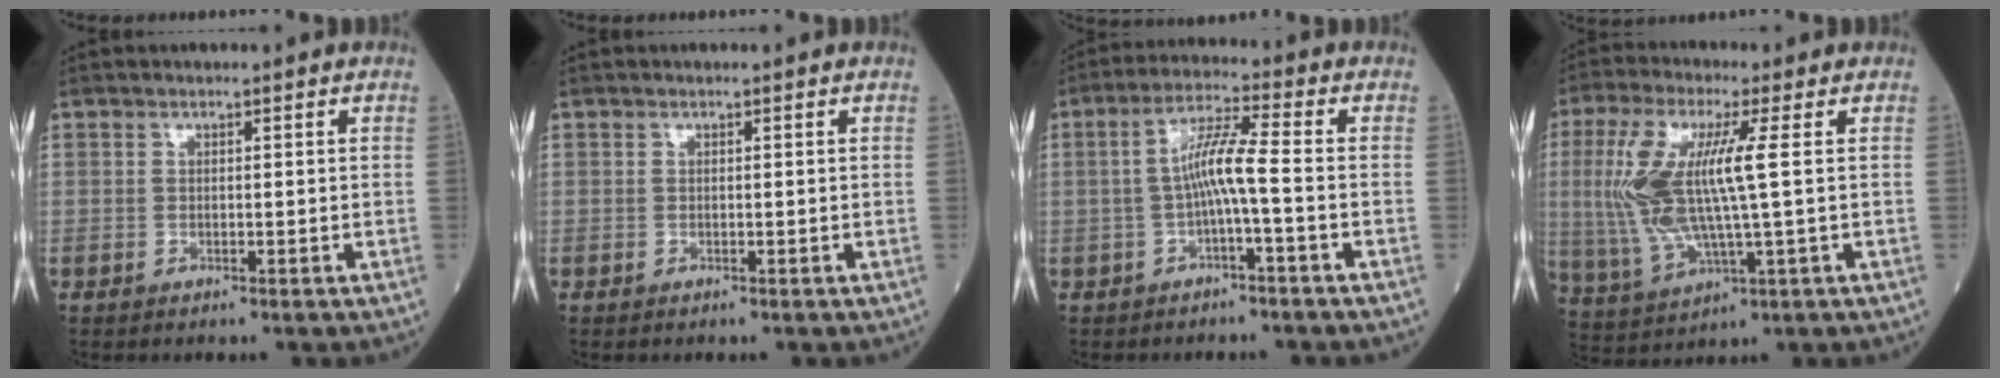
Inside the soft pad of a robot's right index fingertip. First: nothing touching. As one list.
[{"total": 0.0}, {"total": 5.9, "force": [-1.0, -0.2, 5.8], "torque": [-0.112, 0.018, -0.018]}, {"total": 12.8, "force": [1.5, 1.9, 12.5], "torque": [-0.290, 0.008, 0.029]}]